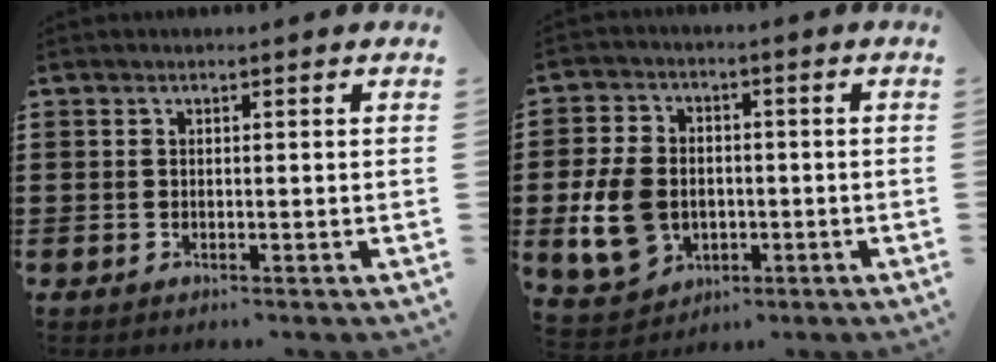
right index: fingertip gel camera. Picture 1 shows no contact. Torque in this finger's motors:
{"motor_torque": [1.76, 0.38, 0.80, 0.02]}